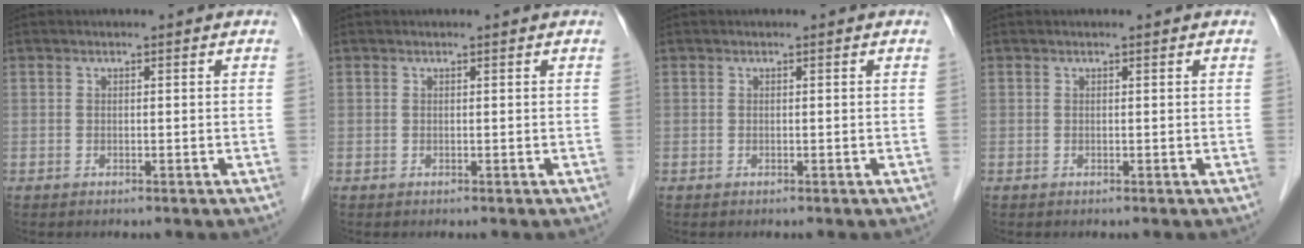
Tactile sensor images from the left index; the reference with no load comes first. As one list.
[{"total": 0.0}, {"total": 0.0}, {"total": 0.0}]